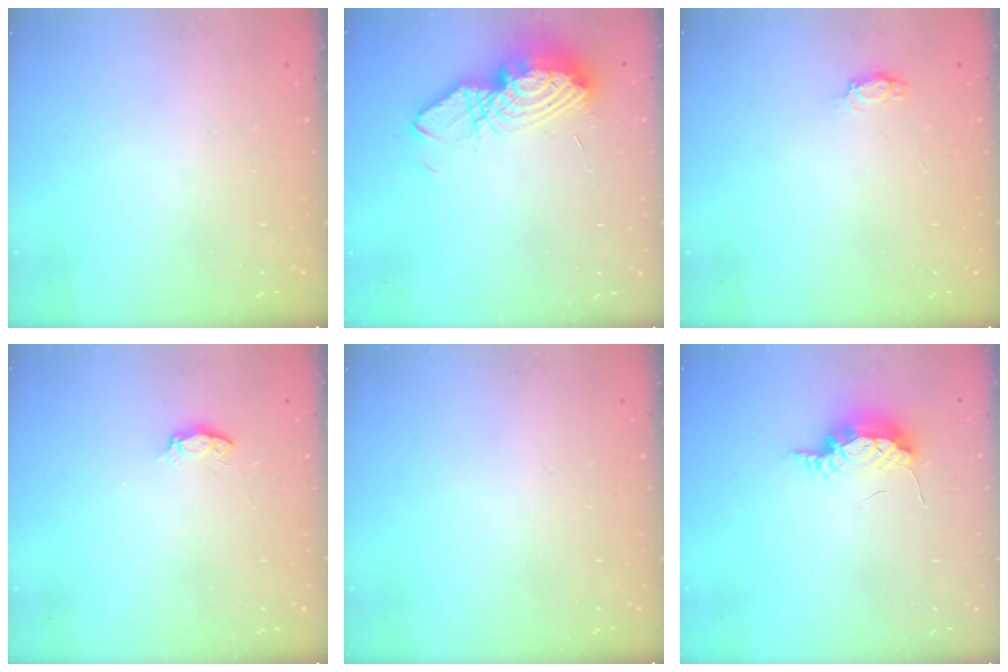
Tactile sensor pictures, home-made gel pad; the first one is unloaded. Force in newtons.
{"total": 12.7, "press": 12.7, "slide": 1.3}
{"total": 3.5, "press": 3.5, "slide": 0.3}
{"total": 3.0, "press": 3.0, "slide": 0.3}
{"total": 0.0}
{"total": 10.6, "press": 8.5, "slide": 6.4}